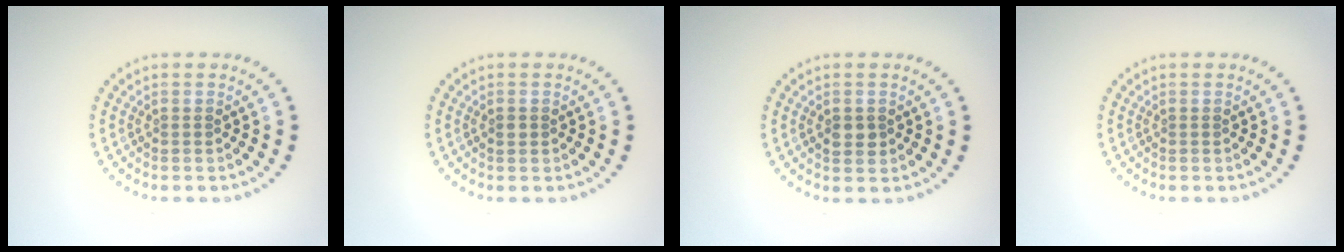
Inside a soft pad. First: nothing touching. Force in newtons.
{"total": 0.9, "press": 0.9, "slide": 0.1}
{"total": 1.7, "press": 1.7, "slide": 0.2}
{"total": 0.0}